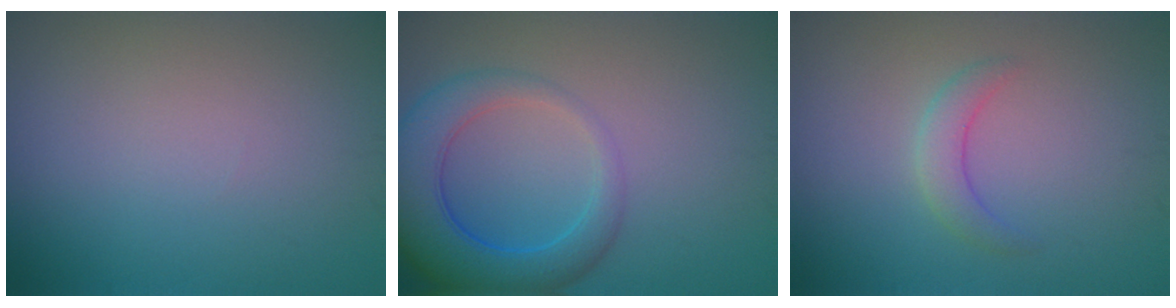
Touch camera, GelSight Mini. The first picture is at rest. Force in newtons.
{"total": 6.4, "press": 6.4, "slide": 0.4}
{"total": 2.0, "press": 2.0, "slide": 0.1}